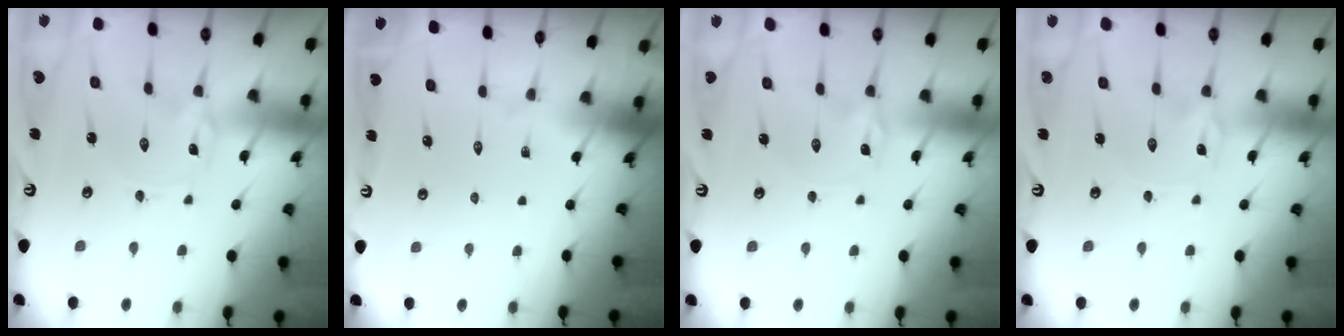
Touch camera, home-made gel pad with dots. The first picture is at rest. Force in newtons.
{"total": 0.0}
{"total": 0.9, "press": 0.9, "slide": 0.2}
{"total": 0.0}